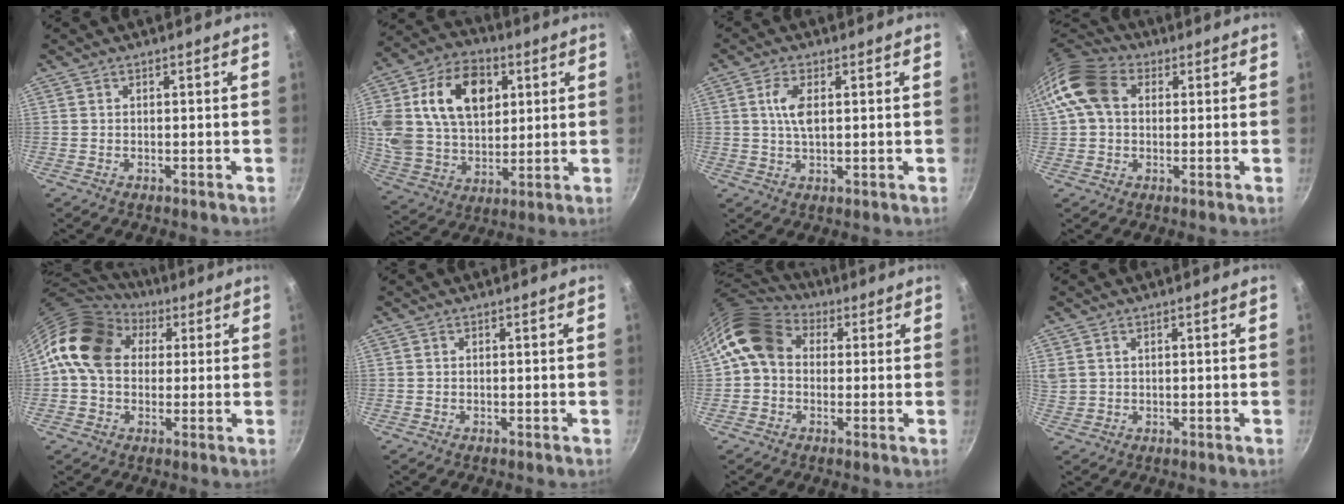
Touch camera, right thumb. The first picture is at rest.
{"total": 24.8, "force": [7.2, 17.2, 16.3], "torque": [-0.310, 0.011, 0.129]}
{"total": 5.2, "force": [1.1, 2.2, 4.6], "torque": [-0.092, 0.003, 0.021]}
{"total": 11.7, "force": [2.4, 8.6, 7.6], "torque": [-0.130, 0.022, 0.027]}
{"total": 16.1, "force": [3.9, 12.4, 9.5], "torque": [-0.138, 0.022, 0.052]}
{"total": 0.0}
{"total": 11.4, "force": [1.6, 9.1, 6.7], "torque": [-0.101, 0.019, 0.008]}
{"total": 3.7, "force": [1.9, 2.7, 1.8], "torque": [-0.029, 0.003, 0.044]}